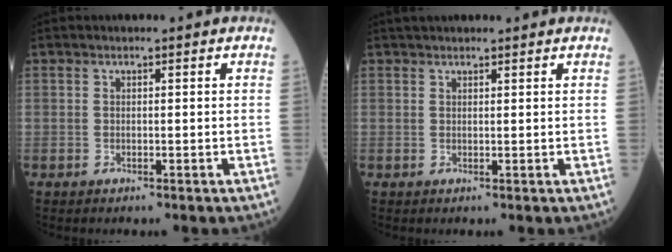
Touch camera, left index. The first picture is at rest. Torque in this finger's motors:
{"motor_torque": [0.72, -0.70, 0.10, 0.06]}